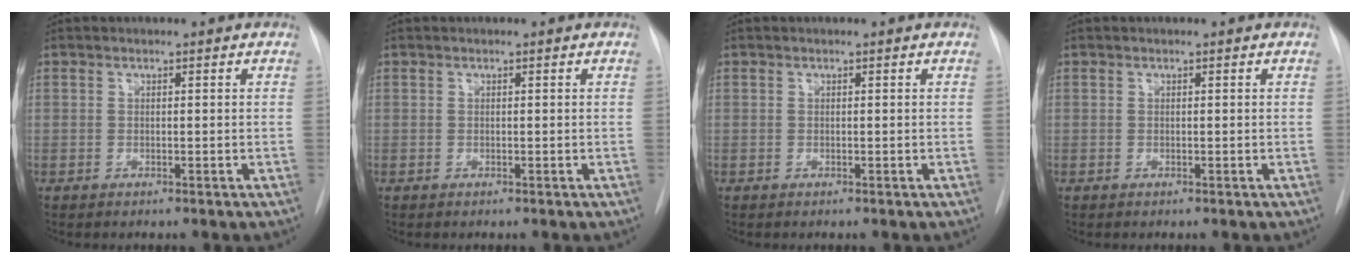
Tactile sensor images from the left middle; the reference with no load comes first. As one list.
[{"total": 0.0}, {"total": 0.0}, {"total": 0.0}]